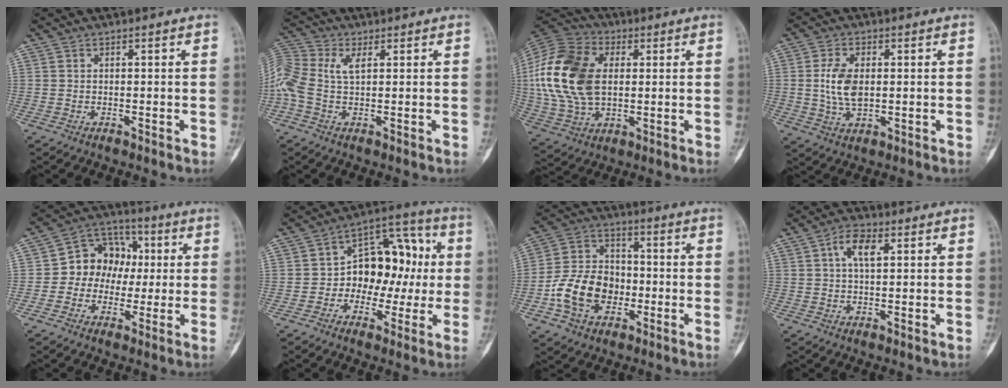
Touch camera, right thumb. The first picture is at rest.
{"total": 9.2, "force": [1.8, 5.3, 7.2], "torque": [-0.182, 0.026, 0.033]}
{"total": 21.3, "force": [2.6, 13.7, 16.1], "torque": [-0.332, 0.004, 0.046]}
{"total": 7.6, "force": [0.5, 4.4, 6.2], "torque": [-0.117, -0.002, 0.011]}
{"total": 11.2, "force": [0.4, 9.4, 6.1], "torque": [-0.052, 0.030, -0.005]}
{"total": 14.5, "force": [0.0, 10.1, 10.4], "torque": [-0.103, 0.045, -0.009]}
{"total": 13.5, "force": [-3.7, 10.0, 8.2], "torque": [-0.131, 0.035, -0.069]}
{"total": 5.2, "force": [1.7, 2.6, 4.2], "torque": [-0.076, 0.006, 0.028]}